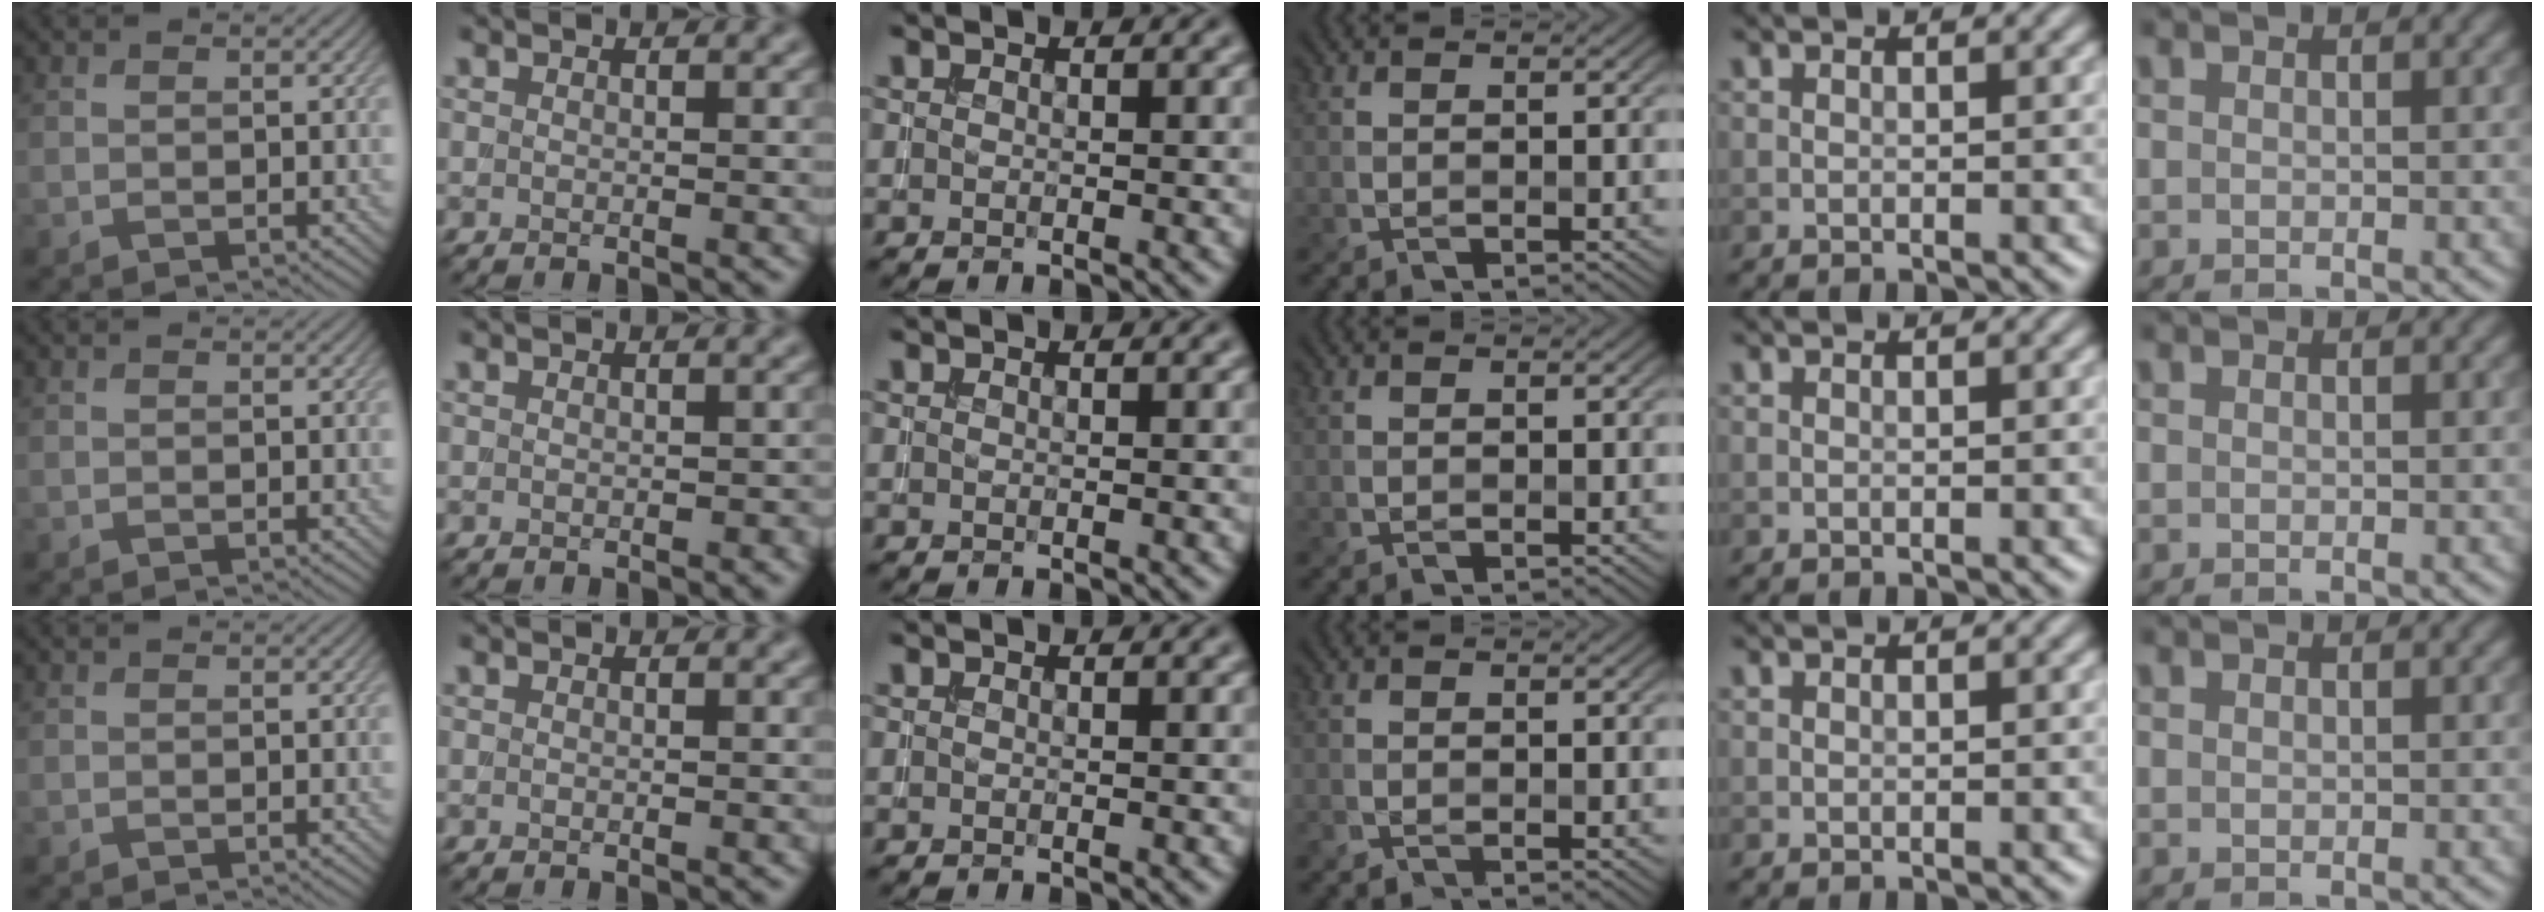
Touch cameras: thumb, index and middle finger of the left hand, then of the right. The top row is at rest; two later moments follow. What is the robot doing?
{"motion": "extract", "object": "drawer"}